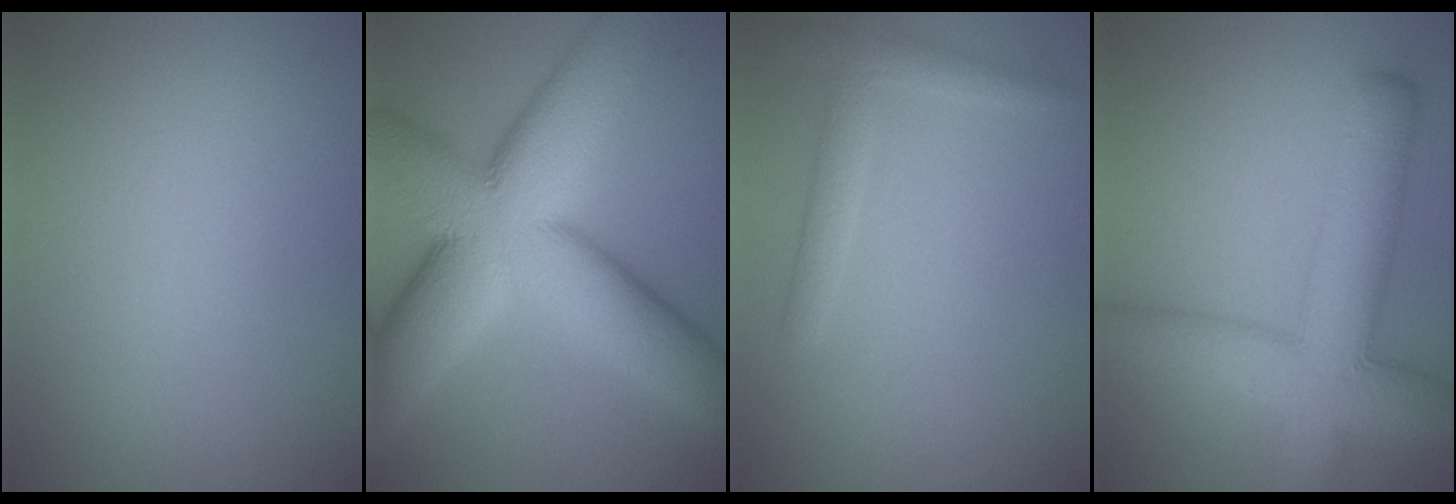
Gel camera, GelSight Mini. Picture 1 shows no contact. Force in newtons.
{"total": 16.6, "press": 16.6, "slide": 0.9}
{"total": 2.3, "press": 2.2, "slide": 0.2}
{"total": 9.0, "press": 9.0, "slide": 0.3}